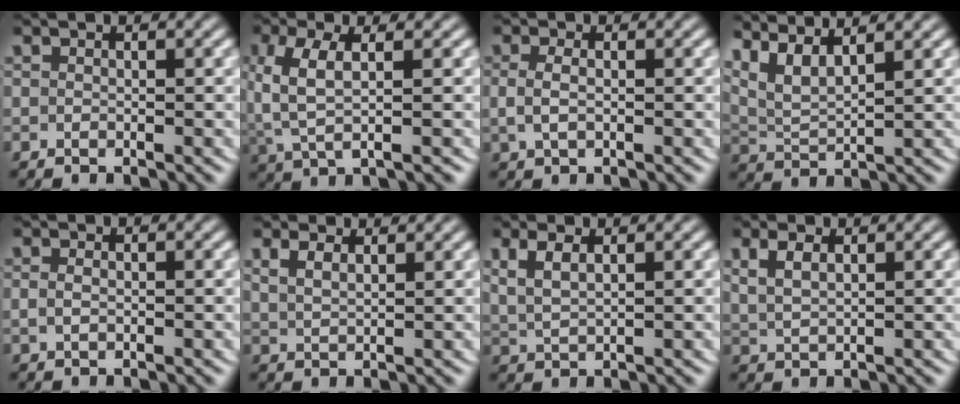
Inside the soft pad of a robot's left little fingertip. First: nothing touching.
{"total": 3.7, "force": [0.2, 1.5, 3.4], "torque": [-0.084, -0.011, 0.014]}
{"total": 1.8, "force": [0.0, 0.9, 1.5], "torque": [-0.037, -0.006, 0.005]}
{"total": 6.7, "force": [2.9, 4.7, 3.7], "torque": [-0.105, -0.004, 0.042]}
{"total": 0.7, "force": [-0.1, 0.3, 0.6], "torque": [-0.016, -0.007, 0.003]}
{"total": 2.0, "force": [1.7, 0.3, 0.9], "torque": [-0.020, -0.007, 0.039]}
{"total": 2.8, "force": [1.2, 1.5, 2.0], "torque": [-0.055, -0.006, 0.031]}
{"total": 2.4, "force": [1.3, 1.3, 1.6], "torque": [-0.040, -0.004, 0.031]}